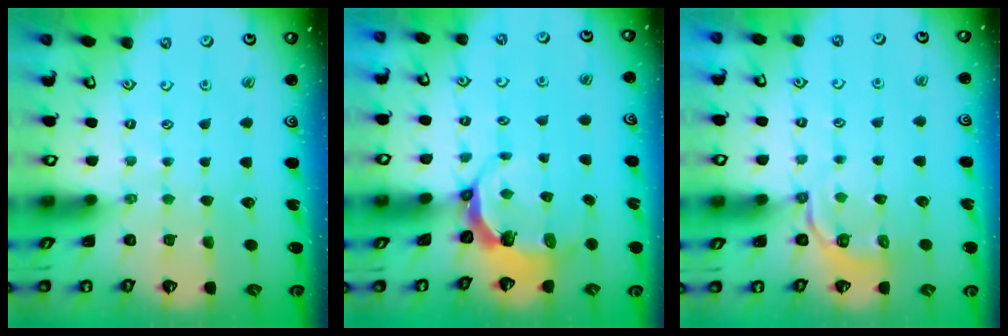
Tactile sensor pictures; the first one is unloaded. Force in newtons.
{"total": 5.8, "press": 4.8, "slide": 3.4}
{"total": 4.2, "press": 3.8, "slide": 1.8}